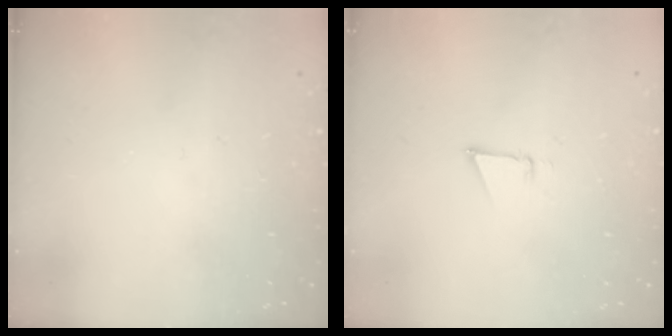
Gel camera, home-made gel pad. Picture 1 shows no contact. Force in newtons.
{"total": 2.6, "press": 2.5, "slide": 0.8}